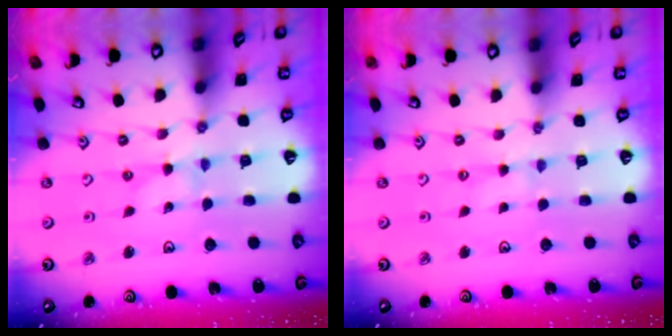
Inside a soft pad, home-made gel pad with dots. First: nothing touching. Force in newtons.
{"total": 1.5, "press": 1.5, "slide": 0.3}